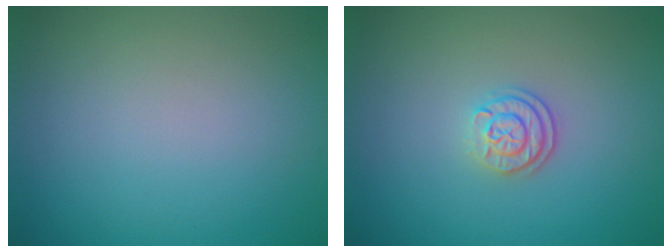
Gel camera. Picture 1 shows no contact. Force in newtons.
{"total": 2.3, "press": 1.9, "slide": 1.2}